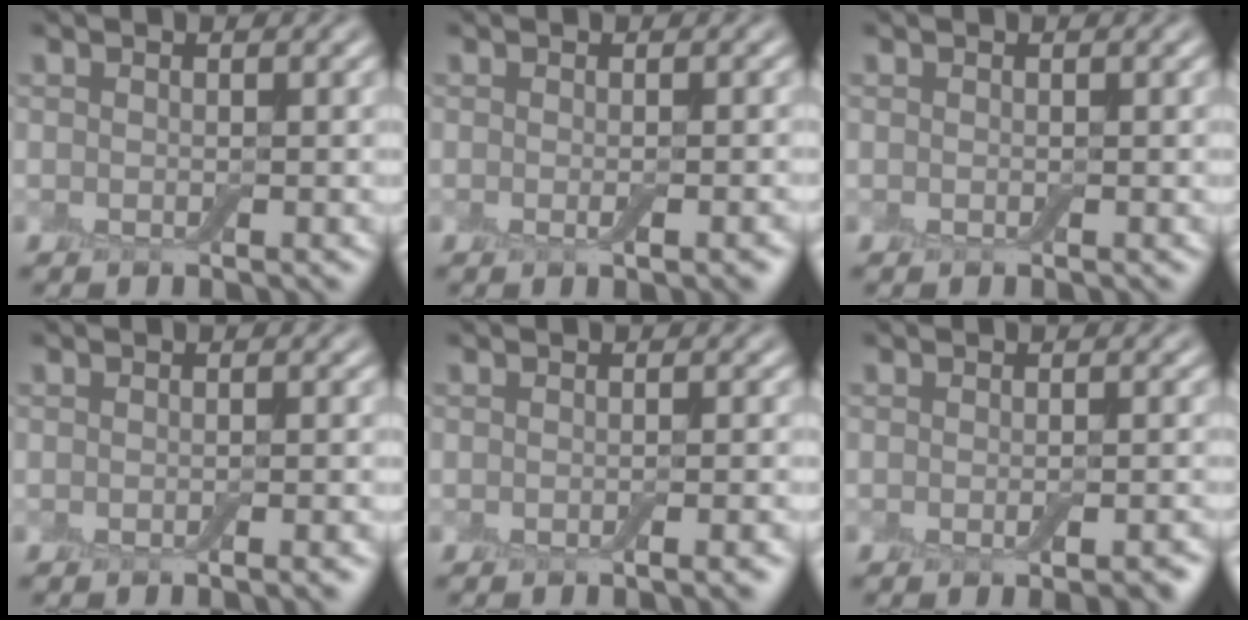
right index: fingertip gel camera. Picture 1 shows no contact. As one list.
[{"total": 2.0, "force": [-0.5, 0.5, 1.8], "torque": [-0.020, -0.001, -0.008]}, {"total": 0.0}, {"total": 1.6, "force": [-0.8, 0.3, 1.3], "torque": [-0.008, 0.002, -0.012]}, {"total": 2.2, "force": [-1.0, 0.5, 1.8], "torque": [-0.013, 0.004, -0.015]}, {"total": 2.3, "force": [-0.9, 0.7, 2.0], "torque": [-0.024, -0.003, -0.012]}]